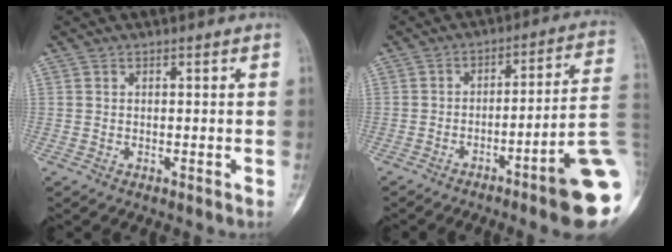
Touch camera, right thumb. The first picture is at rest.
{"total": 14.2, "force": [-5.3, 0.6, 13.2], "torque": [-0.138, 0.033, -0.076]}